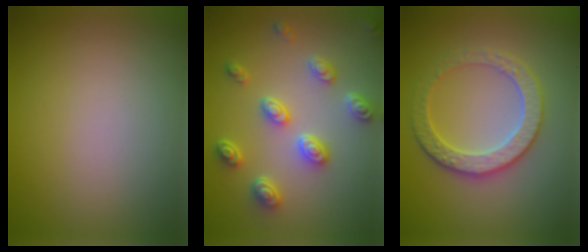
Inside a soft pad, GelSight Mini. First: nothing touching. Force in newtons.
{"total": 4.4, "press": 3.7, "slide": 2.3}
{"total": 3.8, "press": 3.6, "slide": 1.2}